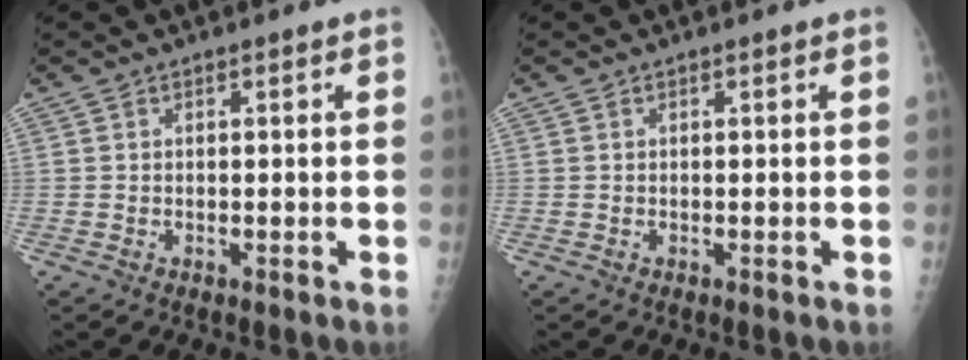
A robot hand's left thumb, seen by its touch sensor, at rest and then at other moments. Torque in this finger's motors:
{"motor_torque": [0.00, 0.00, 0.00, 0.00, 0.00]}